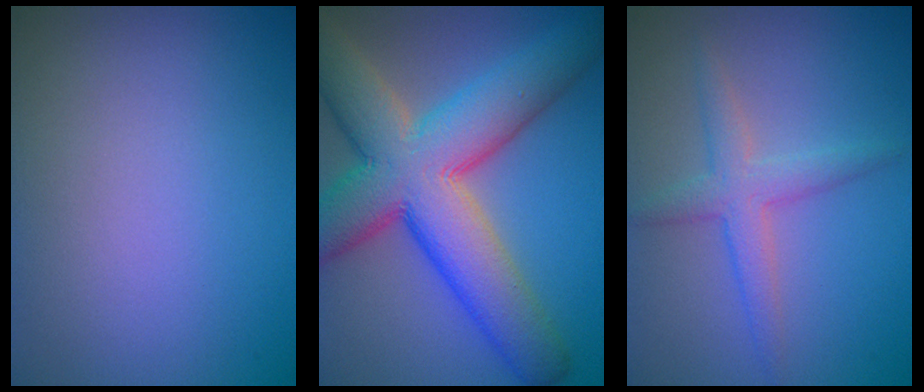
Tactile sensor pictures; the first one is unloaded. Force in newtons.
{"total": 12.6, "press": 12.6, "slide": 0.7}
{"total": 2.7, "press": 2.7, "slide": 0.1}